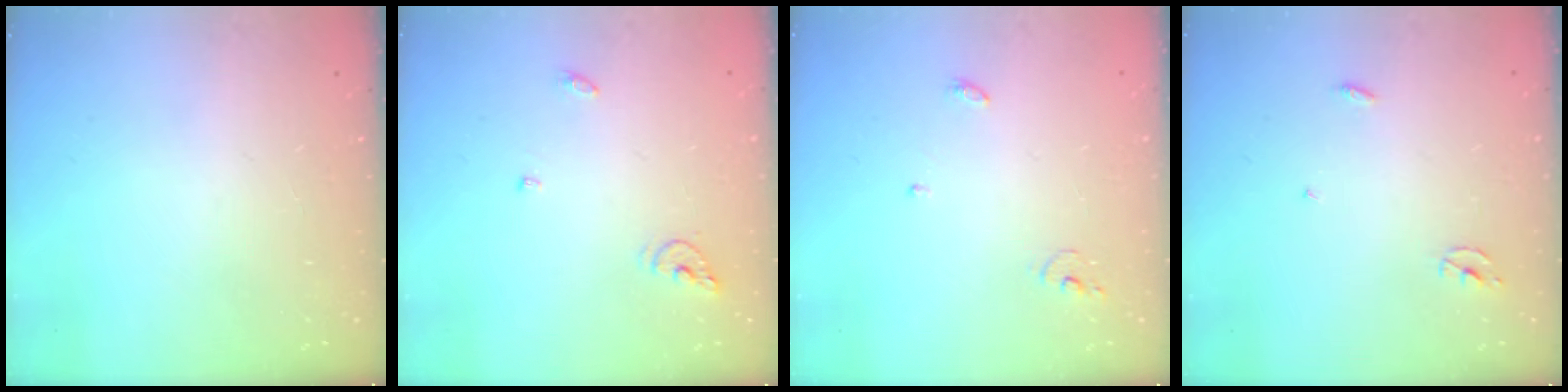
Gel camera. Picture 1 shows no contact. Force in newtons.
{"total": 6.2, "press": 6.2, "slide": 0.4}
{"total": 3.8, "press": 3.8, "slide": 0.4}
{"total": 2.3, "press": 2.3, "slide": 0.2}